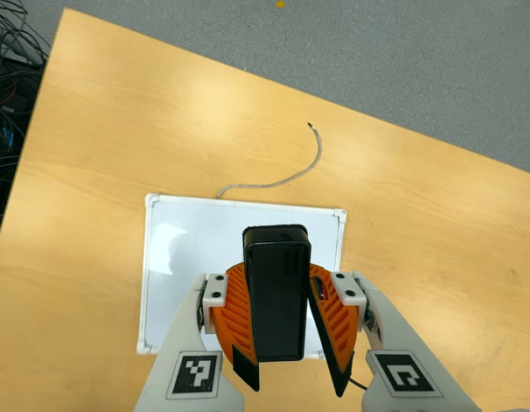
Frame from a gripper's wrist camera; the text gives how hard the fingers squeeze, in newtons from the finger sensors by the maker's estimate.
{"total": 9.4, "left": 9.6, "right": 9.2}